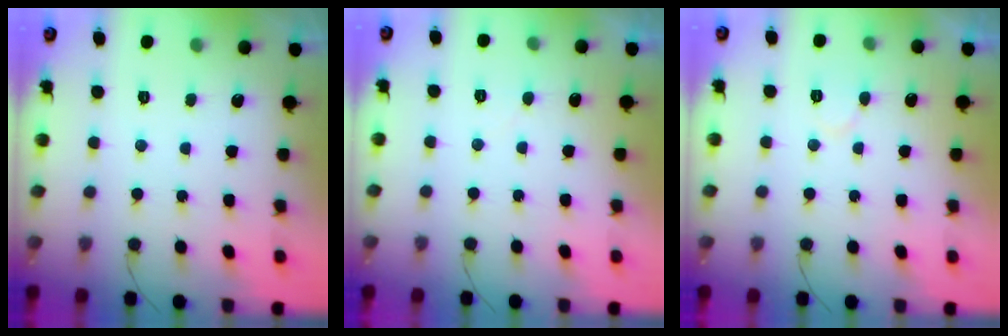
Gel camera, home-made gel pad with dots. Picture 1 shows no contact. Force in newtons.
{"total": 3.6, "press": 3.6, "slide": 0.1}
{"total": 5.1, "press": 5.1, "slide": 0.5}